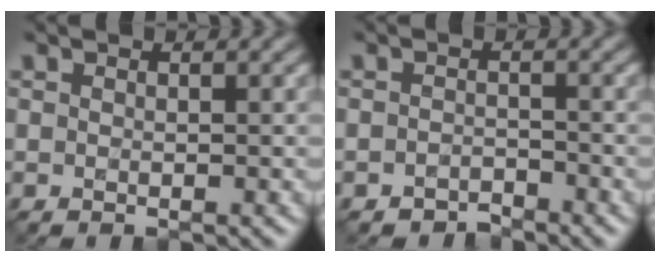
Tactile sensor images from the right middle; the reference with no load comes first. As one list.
[{"total": 1.7, "force": [-1.6, 0.5, 0.0], "torque": [-0.001, -0.001, -0.032]}]